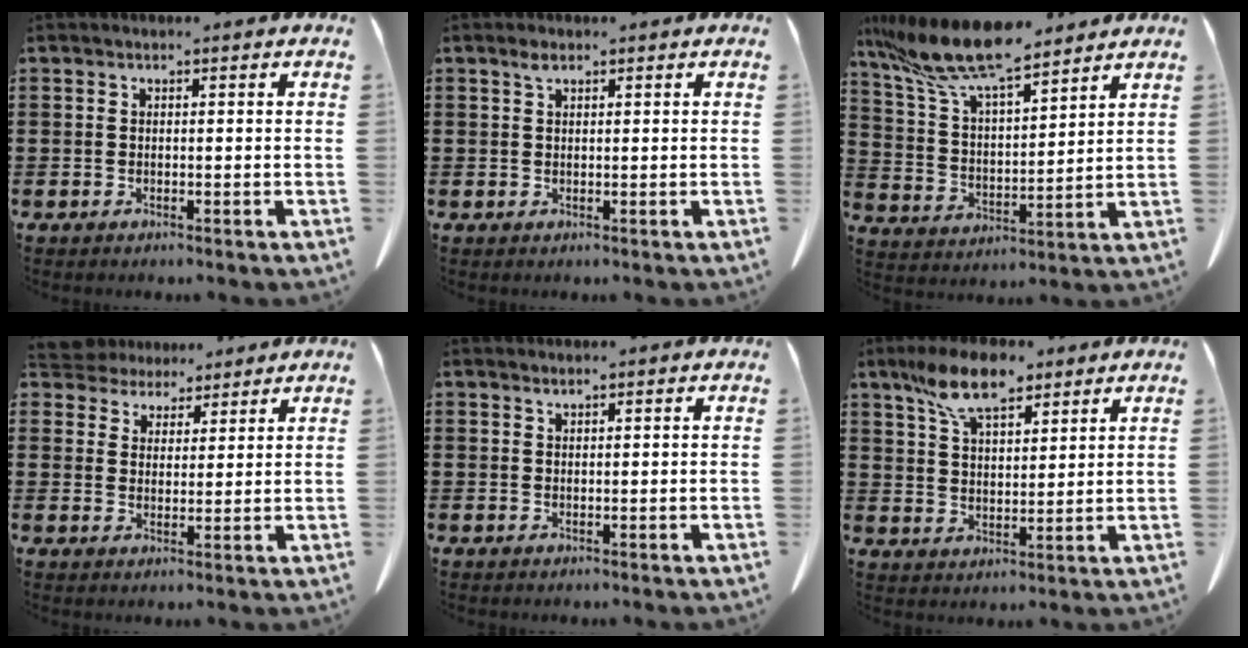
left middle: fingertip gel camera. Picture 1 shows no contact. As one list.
[{"total": 1.3, "force": [0.7, 0.5, 0.9], "torque": [-0.022, 0.000, 0.014]}, {"total": 12.1, "force": [9.8, 1.5, 6.8], "torque": [-0.170, -0.048, 0.172]}, {"total": 5.4, "force": [5.1, 1.8, 0.4], "torque": [-0.032, -0.014, 0.096]}, {"total": 0.8, "force": [0.7, 0.0, 0.3], "torque": [-0.009, -0.003, 0.015]}, {"total": 9.9, "force": [7.0, 3.7, 6.0], "torque": [-0.134, -0.003, 0.130]}]